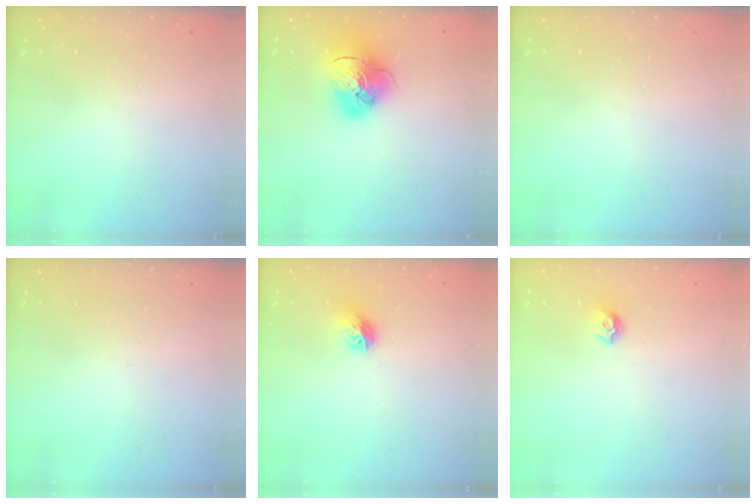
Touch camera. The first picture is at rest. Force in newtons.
{"total": 15.2, "press": 15.1, "slide": 1.9}
{"total": 0.0}
{"total": 0.0}
{"total": 8.8, "press": 8.8, "slide": 0.4}
{"total": 7.9, "press": 7.8, "slide": 0.7}